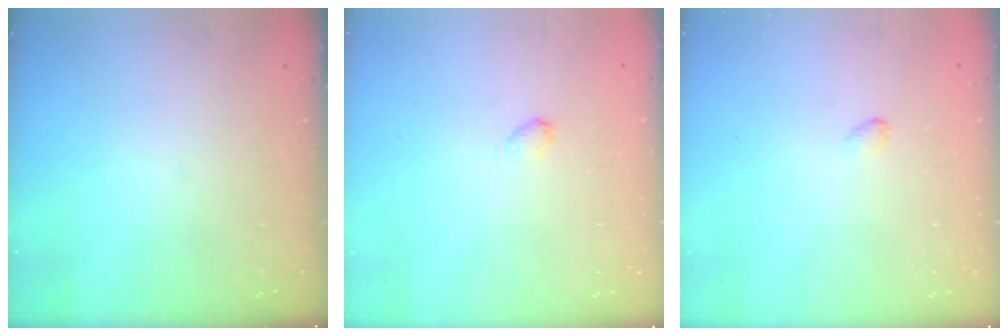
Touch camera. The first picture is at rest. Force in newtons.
{"total": 2.9, "press": 2.9, "slide": 0.4}
{"total": 2.6, "press": 2.5, "slide": 0.5}